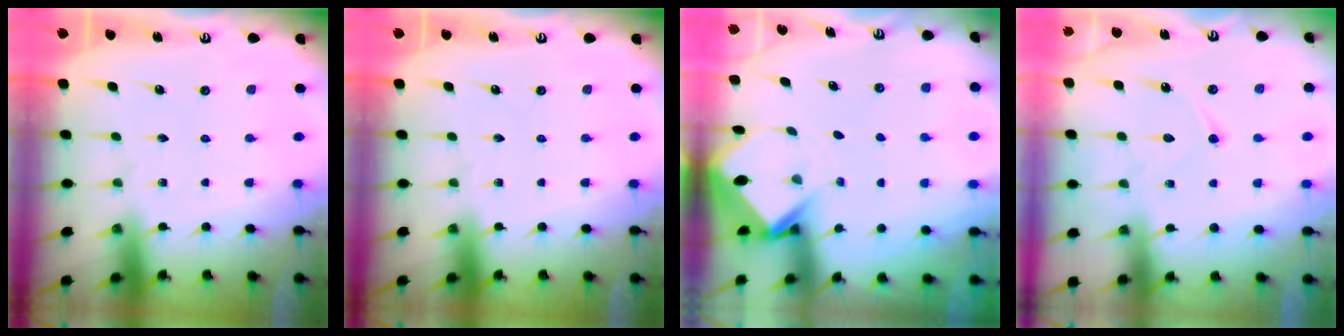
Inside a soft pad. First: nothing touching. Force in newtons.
{"total": 0.0}
{"total": 2.9, "press": 2.9, "slide": 0.2}
{"total": 6.5, "press": 6.5, "slide": 0.7}